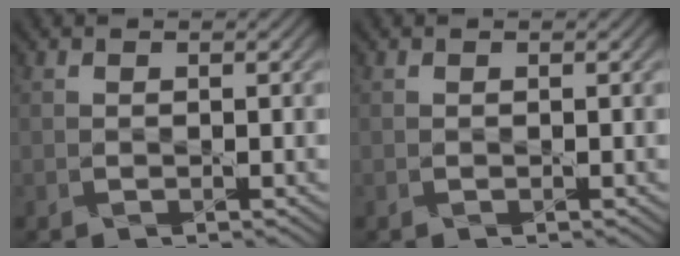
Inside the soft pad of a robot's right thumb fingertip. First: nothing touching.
{"total": 0.0}